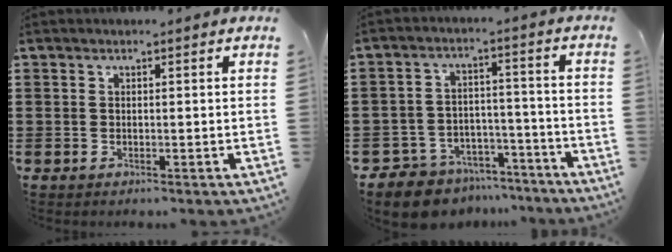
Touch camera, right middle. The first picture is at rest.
{"total": 7.5, "force": [-7.1, 2.3, 0.5], "torque": [-0.016, 0.027, -0.142]}